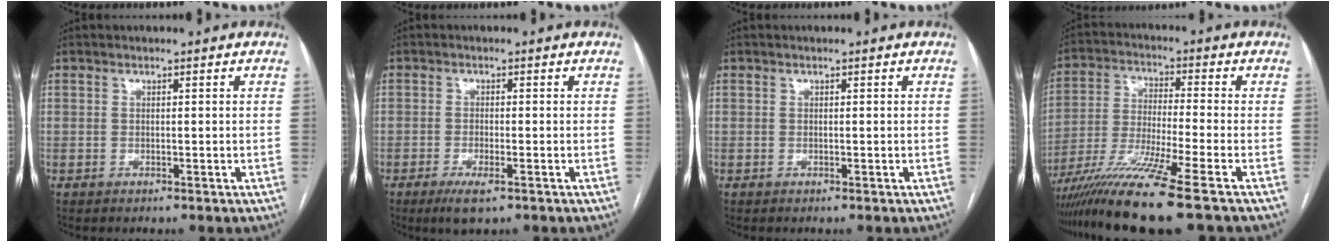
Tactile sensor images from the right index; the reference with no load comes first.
{"total": 3.9, "force": [-2.3, 0.8, 3.0], "torque": [-0.058, -0.007, -0.037]}
{"total": 0.0}
{"total": 13.3, "force": [-9.8, -2.3, 8.8], "torque": [-0.165, -0.034, -0.174]}